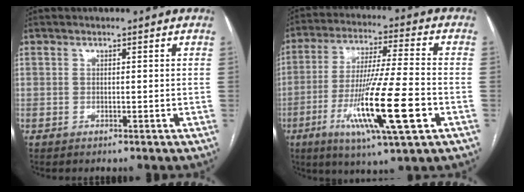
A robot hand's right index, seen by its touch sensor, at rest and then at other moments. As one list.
[{"total": 17.1, "force": [-5.7, 0.7, 16.1], "torque": [-0.300, -0.026, -0.098]}]